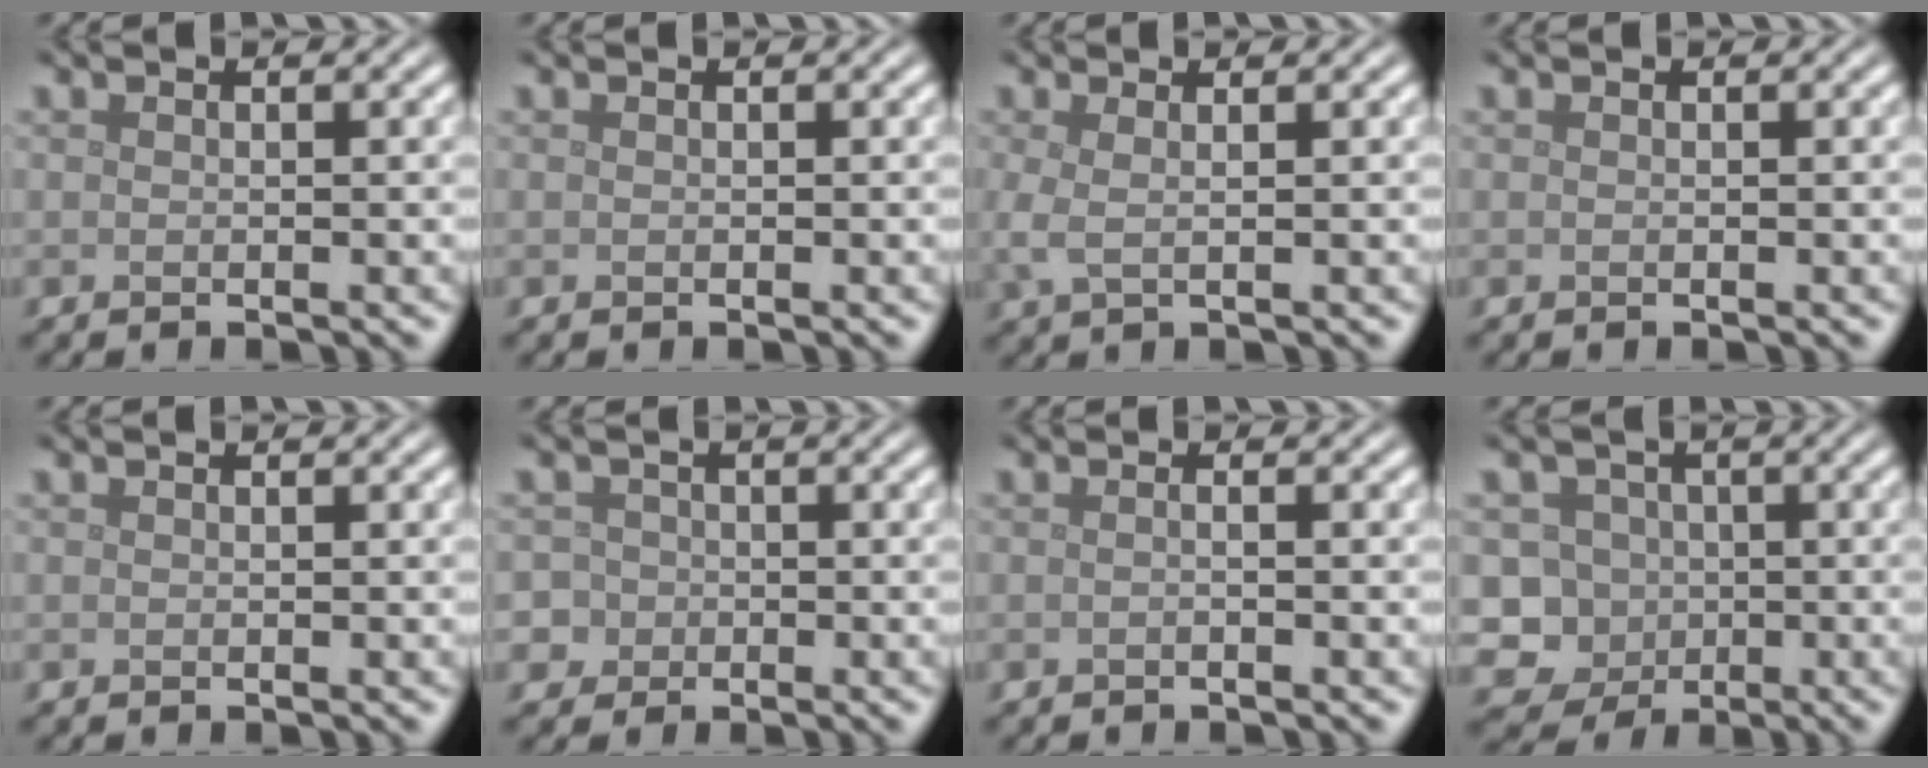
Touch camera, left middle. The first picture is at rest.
{"total": 0.0}
{"total": 1.9, "force": [0.4, 0.7, 1.8], "torque": [-0.037, 0.002, 0.005]}
{"total": 0.0}
{"total": 0.0}
{"total": 3.8, "force": [-0.8, 3.7, 0.7], "torque": [0.003, 0.014, -0.040]}
{"total": 0.8, "force": [-0.1, 0.3, 0.8], "torque": [-0.010, -0.006, -0.010]}
{"total": 7.2, "force": [-2.1, 6.7, 1.9], "torque": [-0.021, 0.009, -0.063]}